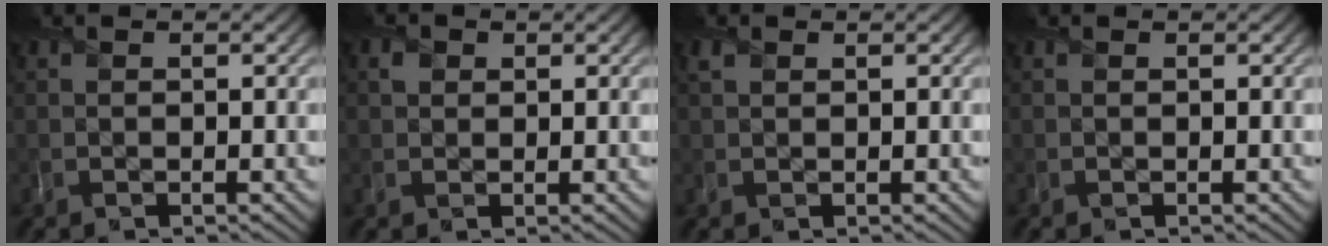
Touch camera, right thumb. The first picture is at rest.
{"total": 1.2, "force": [0.5, 1.1, 0.1], "torque": [-0.002, 0.001, 0.008]}
{"total": 0.9, "force": [0.6, 0.5, 0.3], "torque": [-0.011, 0.002, 0.012]}
{"total": 0.0}